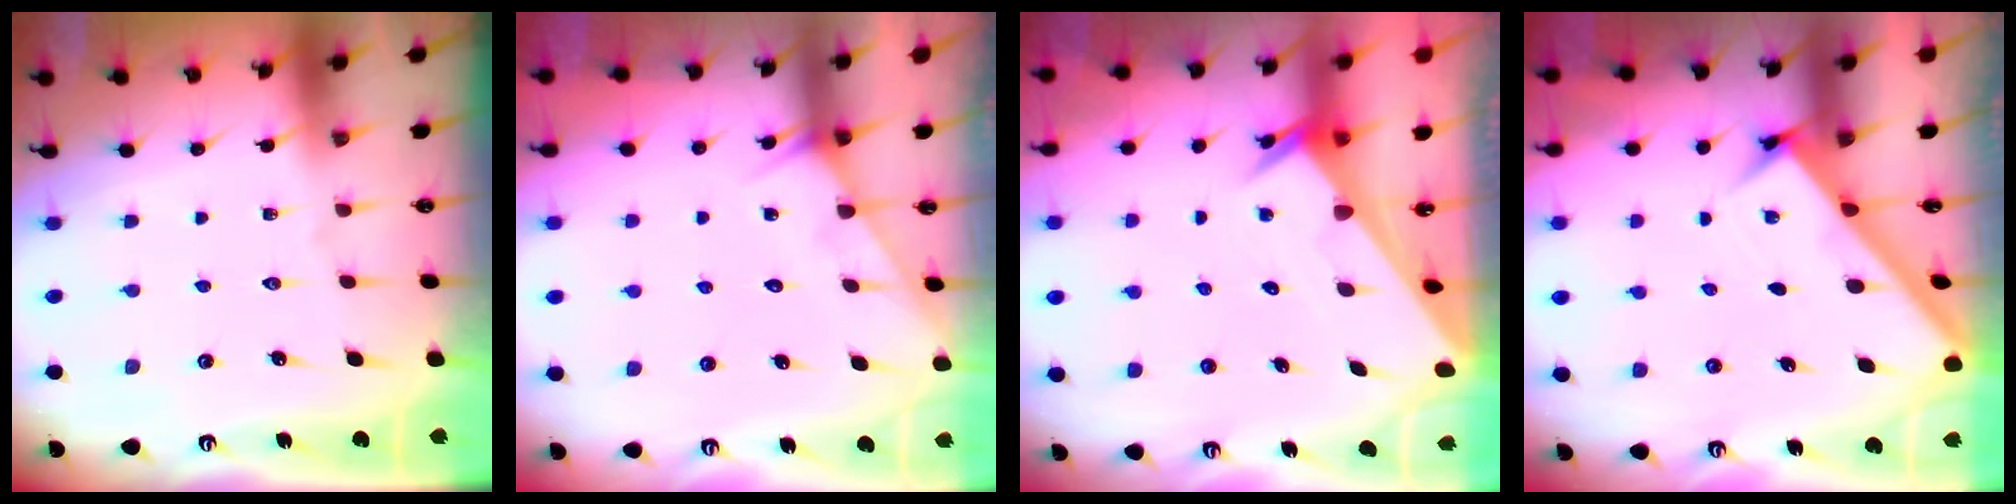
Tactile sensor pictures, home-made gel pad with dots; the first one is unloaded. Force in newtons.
{"total": 6.4, "press": 6.4, "slide": 0.4}
{"total": 3.3, "press": 3.3, "slide": 0.4}
{"total": 2.6, "press": 2.6, "slide": 0.3}